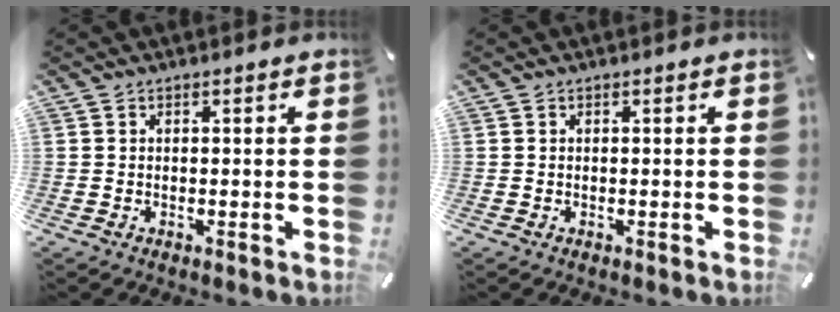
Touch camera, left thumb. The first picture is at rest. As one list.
[{"total": 0.0}]